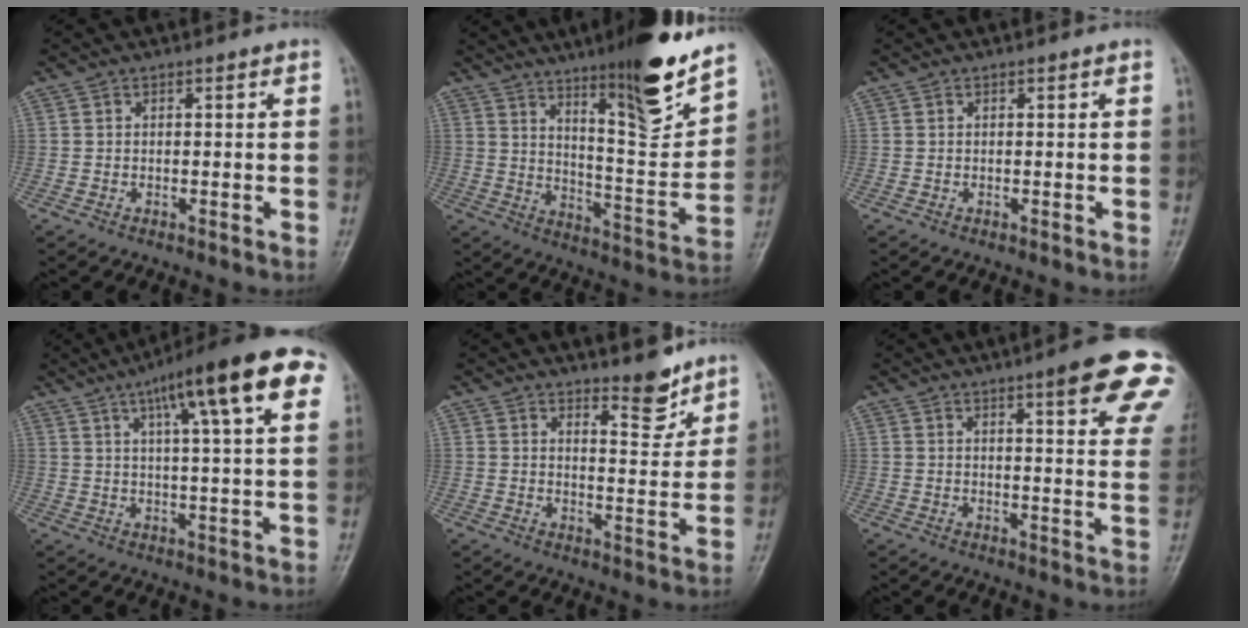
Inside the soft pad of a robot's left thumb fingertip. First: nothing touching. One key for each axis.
{"total": 17.6, "fx": 12.3, "fy": 3.1, "fz": 12.2, "tx": -0.151, "ty": -0.086, "tz": 0.198}
{"total": 0.0}
{"total": 18.0, "fx": 8.4, "fy": 3.5, "fz": 15.5, "tx": -0.211, "ty": 0.010, "tz": 0.117}
{"total": 5.7, "fx": 4.7, "fy": 1.6, "fz": 2.6, "tx": -0.024, "ty": -0.047, "tz": 0.075}
{"total": 16.0, "fx": 8.9, "fy": 3.2, "fz": 12.9, "tx": -0.137, "ty": -0.031, "tz": 0.101}